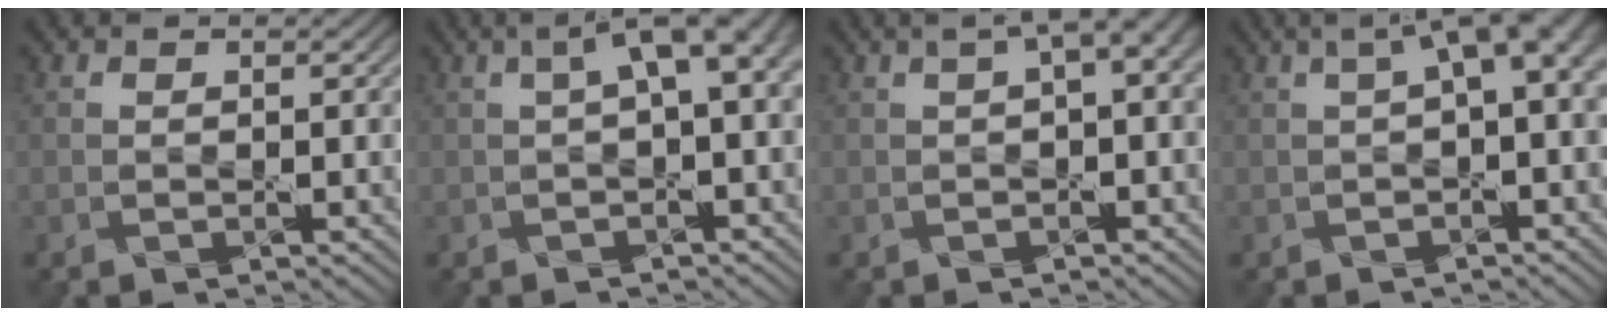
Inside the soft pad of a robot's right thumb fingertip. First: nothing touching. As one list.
[{"total": 5.0, "force": [1.0, 1.4, 4.7], "torque": [-0.069, 0.015, 0.014]}, {"total": 4.0, "force": [1.2, 1.0, 3.7], "torque": [-0.050, 0.014, 0.018]}, {"total": 5.1, "force": [1.1, 1.4, 4.8], "torque": [-0.064, 0.016, 0.014]}]